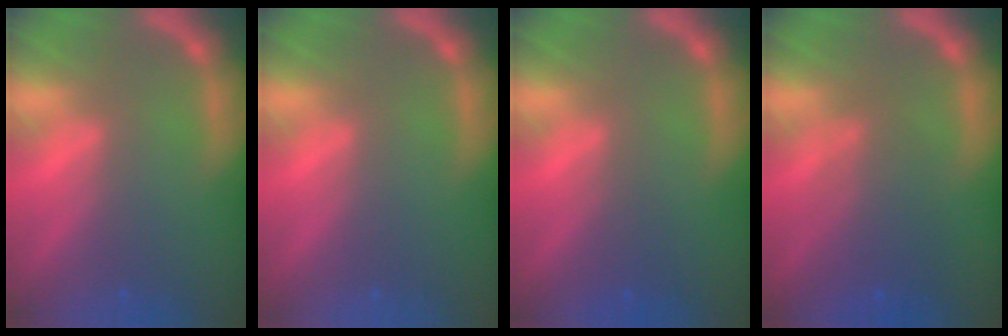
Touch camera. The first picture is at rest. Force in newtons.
{"total": 0.0}
{"total": 1.5}
{"total": 4.6}